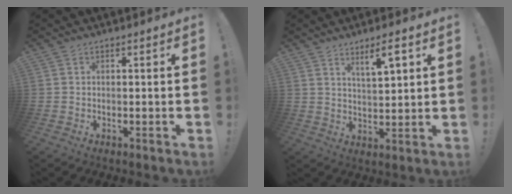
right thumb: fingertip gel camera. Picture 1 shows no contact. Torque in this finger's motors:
{"motor_torque": [0.04, 0.32, 0.04, 0.26, 0.19]}